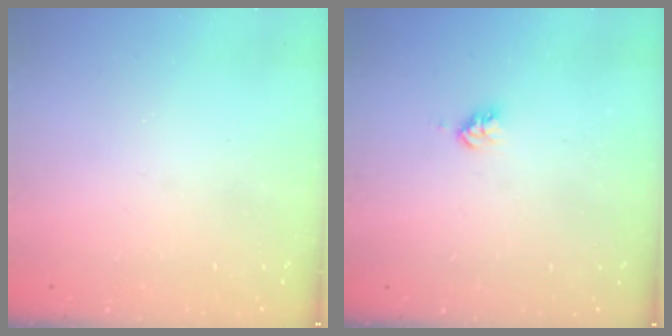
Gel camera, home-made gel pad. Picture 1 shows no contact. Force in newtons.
{"total": 2.8, "press": 2.8, "slide": 0.2}